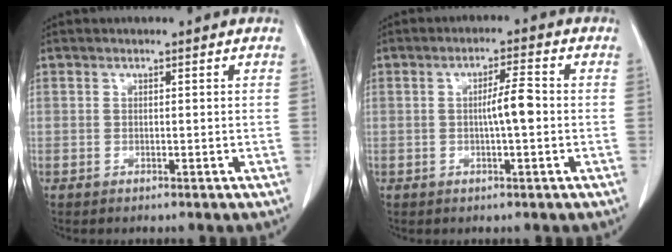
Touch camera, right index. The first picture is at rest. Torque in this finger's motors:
{"motor_torque": [0.30, 0.05, 0.10, 0.06]}